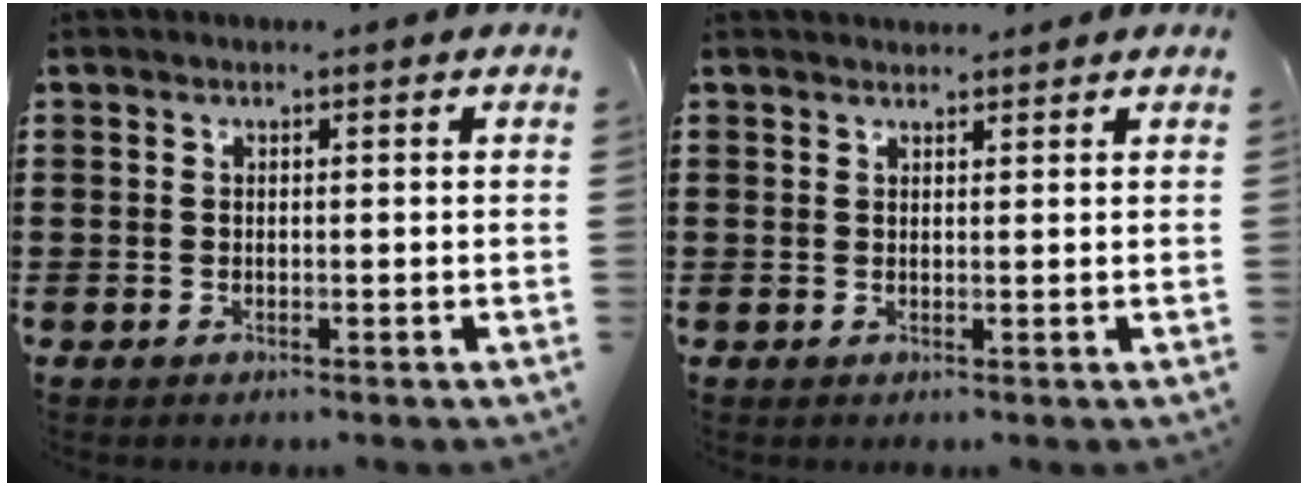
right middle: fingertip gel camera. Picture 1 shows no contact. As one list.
[{"total": 1.4, "force": [1.4, 0.2, 0.0], "torque": [0.005, -0.001, 0.024]}]